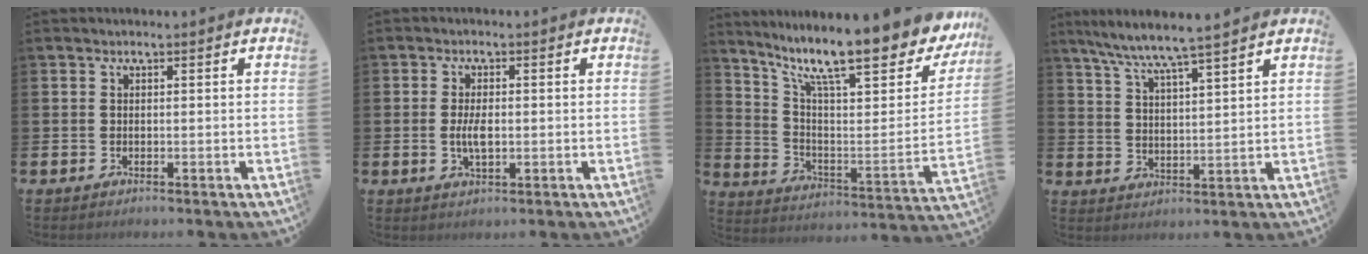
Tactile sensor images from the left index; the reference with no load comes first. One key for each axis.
{"total": 3.3, "fx": -0.1, "fy": 1.5, "fz": 3.0, "tx": -0.047, "ty": 0.000, "tz": -0.005}
{"total": 14.4, "fx": 11.1, "fy": 3.9, "fz": 8.3, "tx": -0.166, "ty": -0.084, "tz": 0.180}
{"total": 6.5, "fx": 6.1, "fy": -0.6, "fz": 2.2, "tx": -0.067, "ty": -0.033, "tz": 0.106}